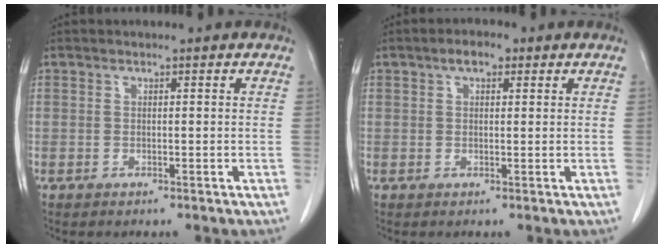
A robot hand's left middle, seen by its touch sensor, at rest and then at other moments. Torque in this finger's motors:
{"motor_torque": [0.63, -0.23, 0.16, 0.05]}